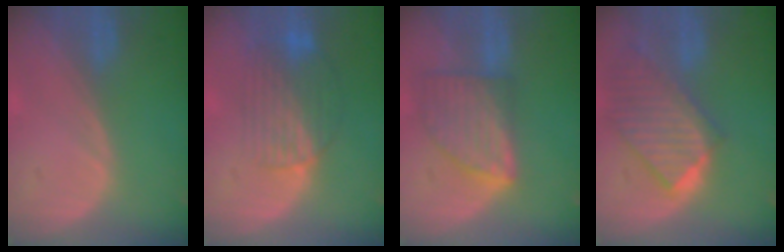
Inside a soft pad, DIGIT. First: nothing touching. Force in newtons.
{"total": 8.3, "press": 7.2, "slide": 4.1}
{"total": 8.1, "press": 7.4, "slide": 3.4}
{"total": 9.8, "press": 8.6, "slide": 4.6}